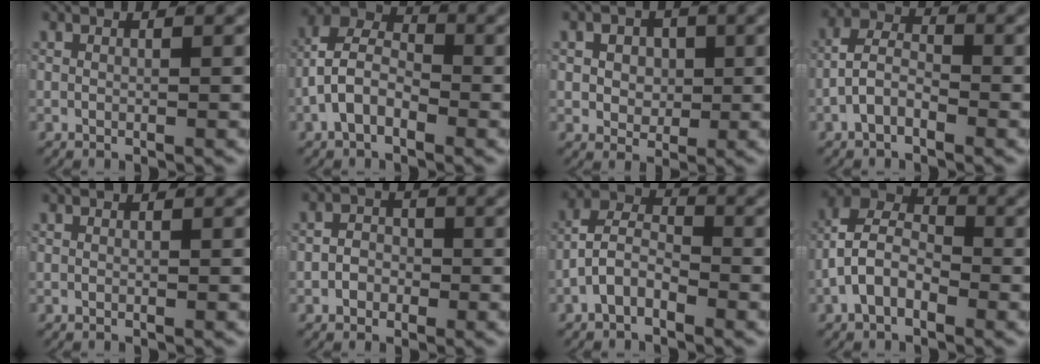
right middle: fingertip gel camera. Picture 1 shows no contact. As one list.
[{"total": 7.5, "force": [0.2, 5.7, 4.9], "torque": [-0.082, -0.002, -0.015]}, {"total": 3.7, "force": [0.0, 3.2, 1.8], "torque": [-0.027, -0.018, 0.006]}, {"total": 3.6, "force": [-1.3, 2.4, 2.3], "torque": [-0.034, -0.005, -0.031]}, {"total": 0.0}, {"total": 2.2, "force": [-1.0, 1.8, 0.8], "torque": [0.002, -0.002, -0.022]}, {"total": 4.5, "force": [-1.1, 3.3, 2.8], "torque": [-0.040, -0.004, -0.034]}, {"total": 8.4, "force": [0.4, 6.4, 5.3], "torque": [-0.093, 0.001, -0.013]}]